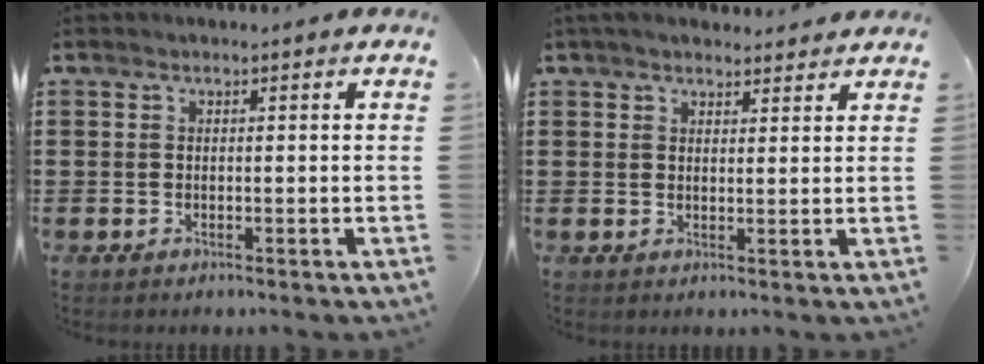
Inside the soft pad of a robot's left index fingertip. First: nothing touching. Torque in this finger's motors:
{"motor_torque": [2.14, 0.00, 0.24, 0.04]}